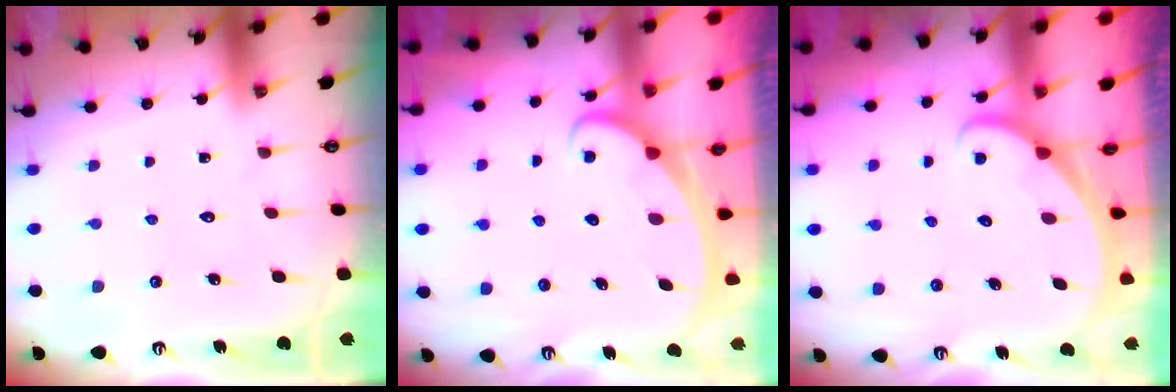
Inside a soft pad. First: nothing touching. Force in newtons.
{"total": 2.6, "press": 2.6, "slide": 0.4}
{"total": 1.9, "press": 1.9, "slide": 0.1}